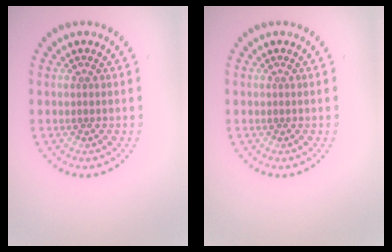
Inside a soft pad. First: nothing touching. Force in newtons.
{"total": 0.0}